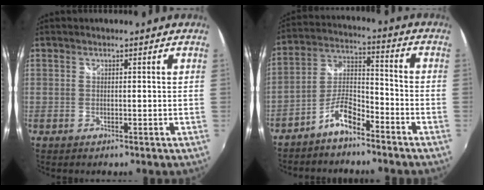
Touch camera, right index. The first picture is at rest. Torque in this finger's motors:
{"motor_torque": [1.02, -1.11, 0.20, 0.06]}